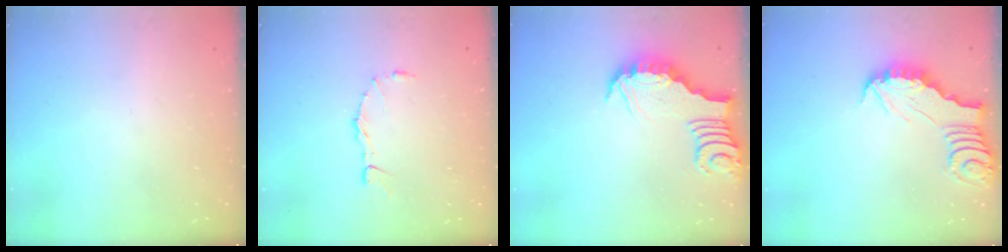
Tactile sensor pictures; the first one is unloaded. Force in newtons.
{"total": 6.4, "press": 6.4, "slide": 0.7}
{"total": 3.6, "press": 3.6, "slide": 0.2}
{"total": 3.0, "press": 3.0, "slide": 0.3}